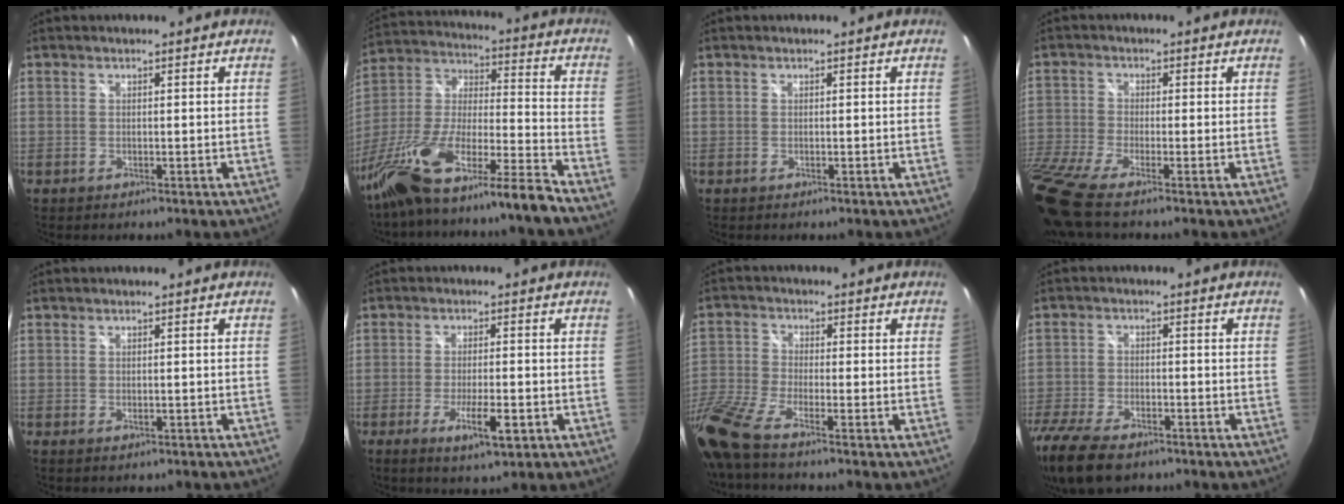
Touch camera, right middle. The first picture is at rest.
{"total": 20.2, "force": [-15.6, 0.1, 12.8], "torque": [-0.229, -0.034, -0.287]}
{"total": 0.0}
{"total": 11.9, "force": [-9.0, 1.2, 7.7], "torque": [-0.183, -0.049, -0.178]}
{"total": 1.2, "force": [-0.7, 0.6, 0.7], "torque": [-0.010, -0.001, -0.009]}
{"total": 6.5, "force": [-3.0, 1.2, 5.6], "torque": [-0.113, -0.013, -0.048]}
{"total": 11.5, "force": [-8.8, 1.2, 7.3], "torque": [-0.175, -0.031, -0.182]}
{"total": 15.7, "force": [-11.5, 6.6, 8.4], "torque": [-0.217, -0.043, -0.205]}